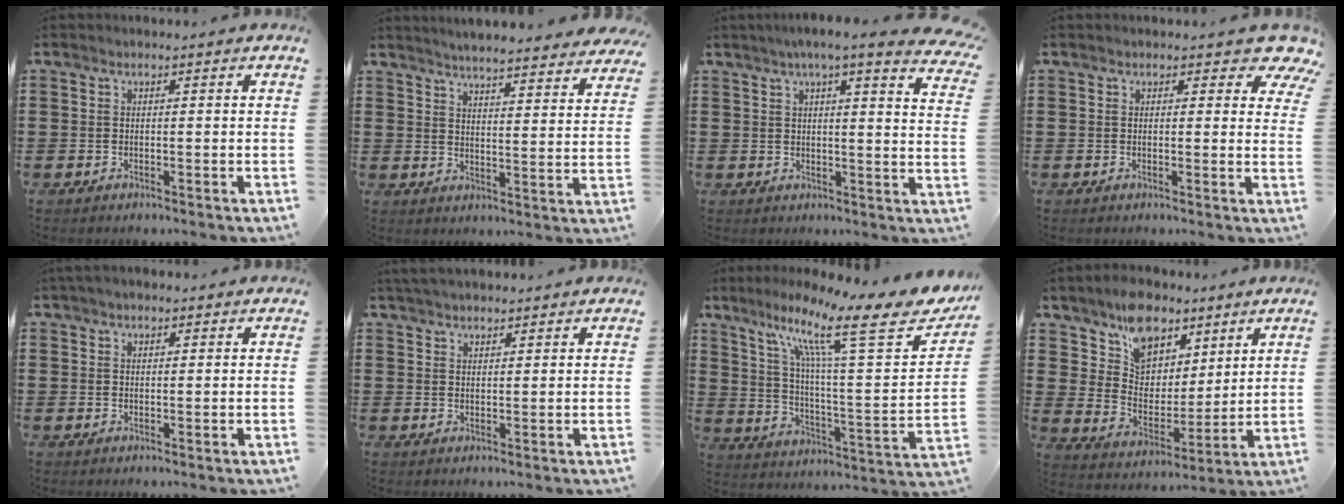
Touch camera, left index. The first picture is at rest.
{"total": 4.3, "force": [4.2, -0.3, 0.4], "torque": [-0.022, -0.031, 0.071]}
{"total": 5.7, "force": [4.8, 0.3, 3.0], "torque": [-0.067, -0.009, 0.083]}
{"total": 3.5, "force": [2.6, 1.5, 1.9], "torque": [-0.017, -0.013, 0.039]}
{"total": 1.8, "force": [1.5, 0.7, 0.7], "torque": [-0.016, 0.005, 0.028]}
{"total": 2.8, "force": [2.7, 0.4, 0.5], "torque": [-0.016, 0.000, 0.054]}
{"total": 17.0, "force": [10.9, 2.5, 12.7], "torque": [-0.241, -0.053, 0.168]}
{"total": 8.8, "force": [6.8, 5.3, 1.7], "torque": [-0.052, -0.029, 0.128]}